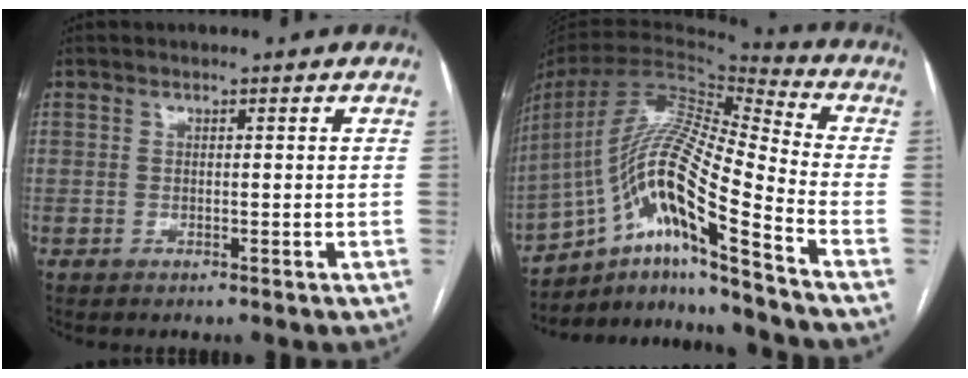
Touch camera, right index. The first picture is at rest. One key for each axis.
{"total": 20.3, "fx": -11.8, "fy": 0.9, "fz": 16.5, "tx": -0.334, "ty": 0.001, "tz": -0.214}